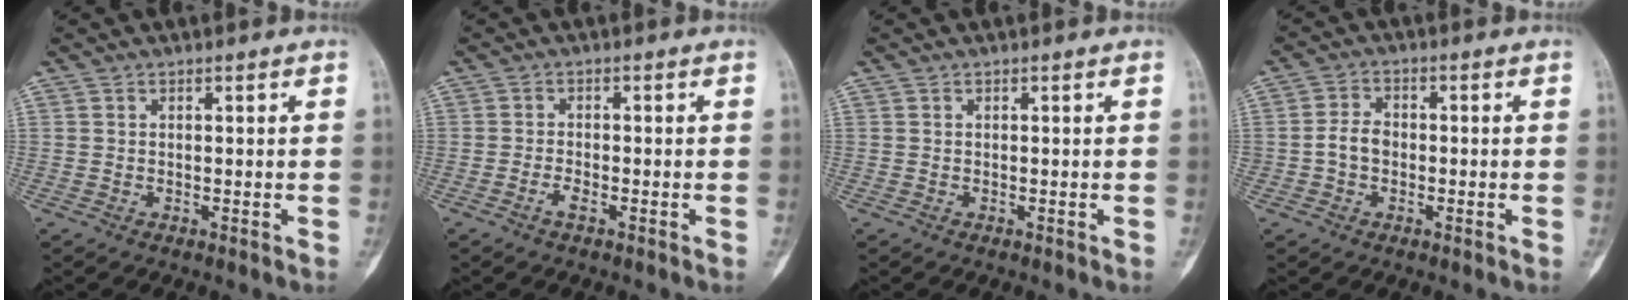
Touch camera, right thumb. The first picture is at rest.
{"total": 1.9, "force": [-1.2, 0.7, 1.3], "torque": [-0.027, 0.007, -0.024]}
{"total": 0.0}
{"total": 3.9, "force": [-0.9, 2.9, 2.5], "torque": [-0.040, 0.016, -0.022]}